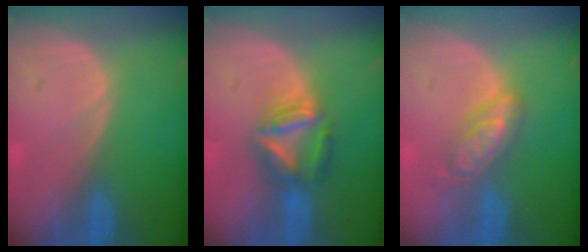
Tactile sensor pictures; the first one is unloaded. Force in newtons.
{"total": 6.6, "press": 6.3, "slide": 2.2}
{"total": 5.1, "press": 5.1, "slide": 0.2}